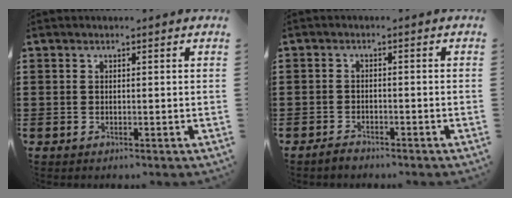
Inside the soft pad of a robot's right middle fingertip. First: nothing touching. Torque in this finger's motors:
{"motor_torque": [2.14, 0.00, 0.02, 0.00]}